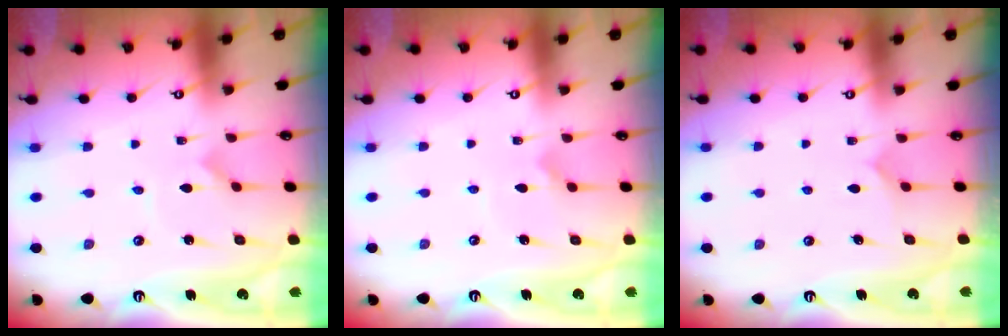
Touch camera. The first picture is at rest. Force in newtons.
{"total": 4.2, "press": 4.2, "slide": 0.4}
{"total": 4.3, "press": 4.3, "slide": 0.3}